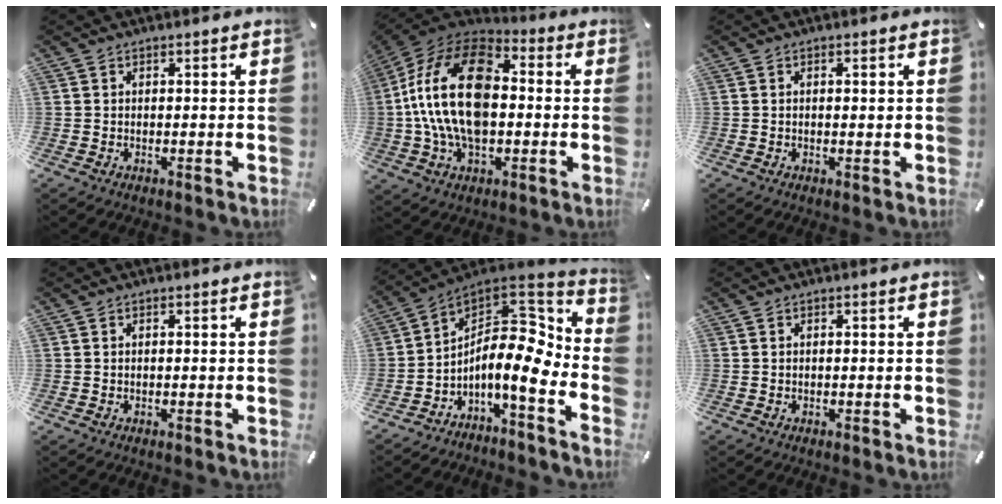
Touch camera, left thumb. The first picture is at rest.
{"total": 23.0, "force": [-0.4, 14.5, 17.8], "torque": [-0.373, 0.018, -0.011]}
{"total": 0.5, "force": [0.1, 0.2, 0.5], "torque": [-0.010, 0.002, 0.000]}
{"total": 0.0}
{"total": 13.0, "force": [-2.8, 6.2, 11.1], "torque": [-0.189, -0.035, -0.058]}
{"total": 0.0}